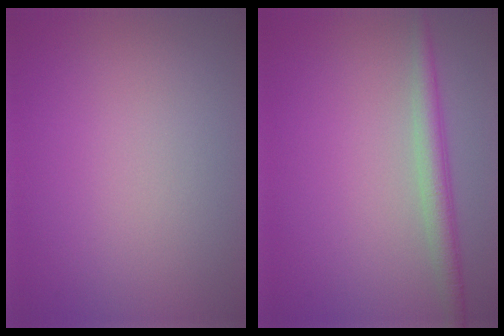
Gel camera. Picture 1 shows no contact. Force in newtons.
{"total": 2.6, "press": 2.6, "slide": 0.1}